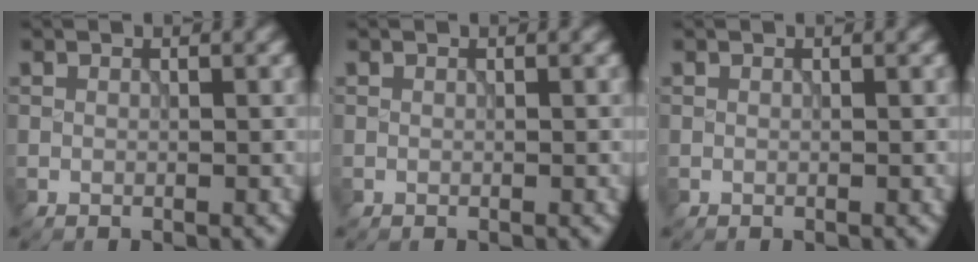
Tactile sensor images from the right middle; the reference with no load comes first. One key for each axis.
{"total": 0.0}
{"total": 0.0}